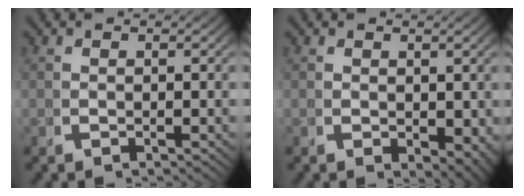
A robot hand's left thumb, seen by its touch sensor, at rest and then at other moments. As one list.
[{"total": 2.8, "force": [0.1, 1.8, 2.1], "torque": [-0.030, -0.021, 0.017]}]